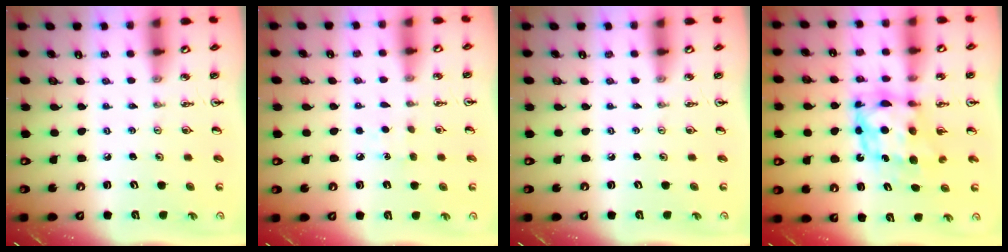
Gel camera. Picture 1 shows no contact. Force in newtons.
{"total": 5.4, "press": 5.3, "slide": 0.7}
{"total": 0.0}
{"total": 8.5, "press": 8.5, "slide": 0.6}